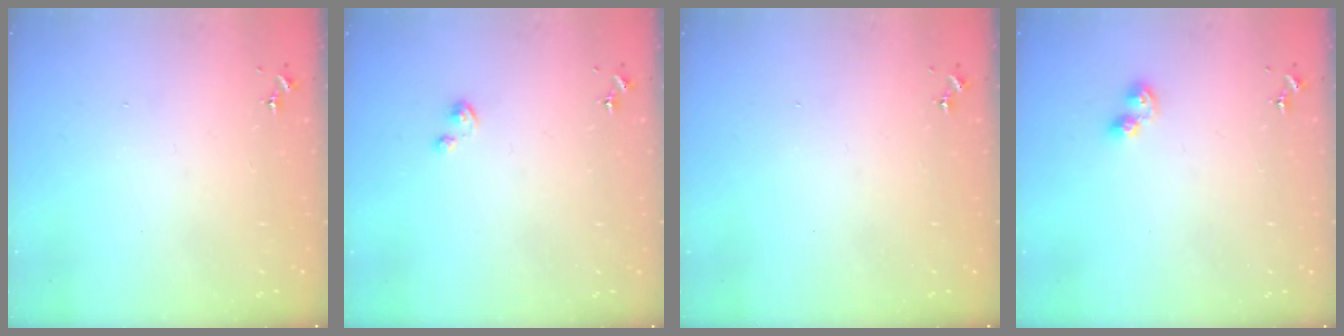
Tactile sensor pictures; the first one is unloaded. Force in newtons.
{"total": 0.9, "press": 0.9, "slide": 0.1}
{"total": 0.0}
{"total": 4.3, "press": 4.3, "slide": 0.4}